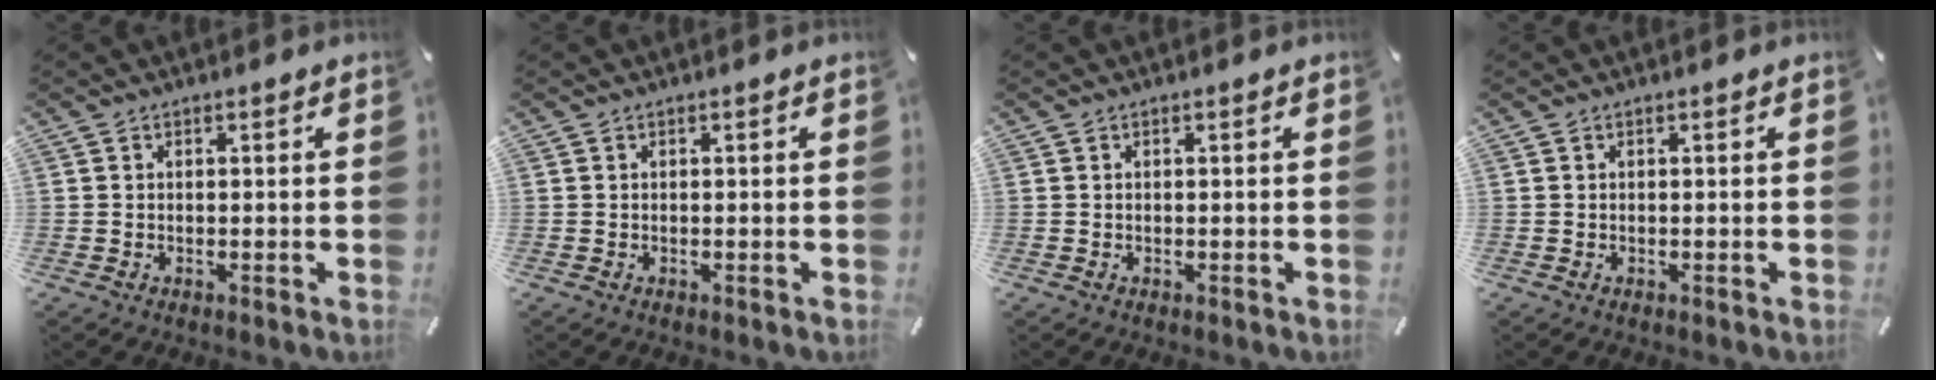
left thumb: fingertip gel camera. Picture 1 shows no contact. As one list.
[{"total": 0.0}, {"total": 0.0}, {"total": 0.0}]